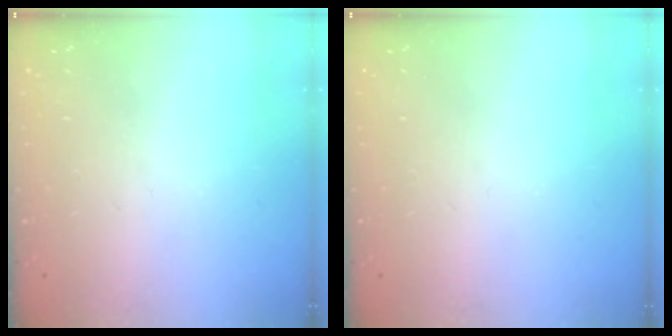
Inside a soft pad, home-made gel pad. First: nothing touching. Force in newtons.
{"total": 0.0}